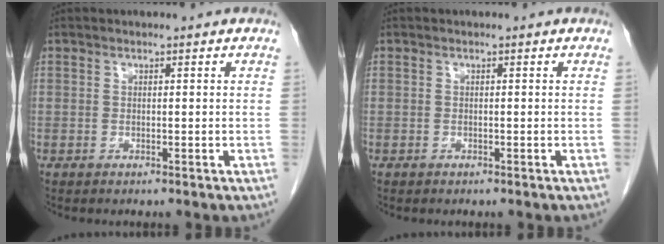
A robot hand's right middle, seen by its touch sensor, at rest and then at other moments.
{"total": 0.0}